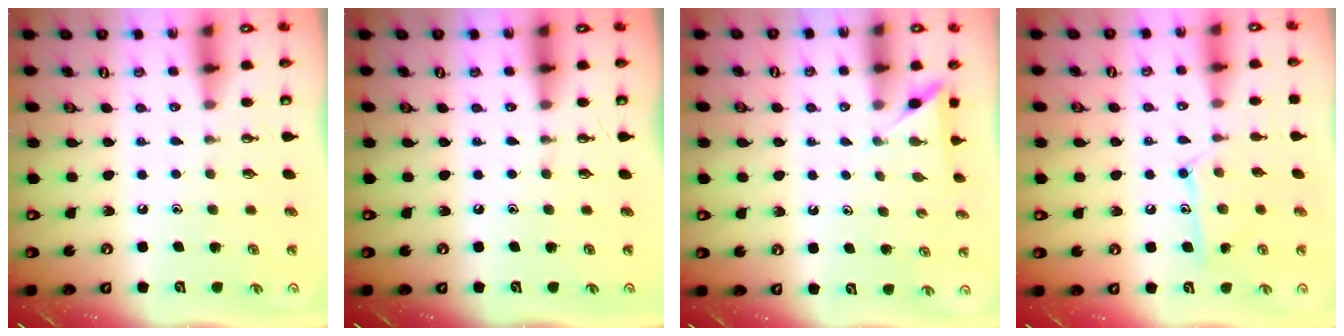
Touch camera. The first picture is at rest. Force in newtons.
{"total": 0.0}
{"total": 2.2, "press": 2.2, "slide": 0.2}
{"total": 11.1, "press": 11.1, "slide": 0.2}